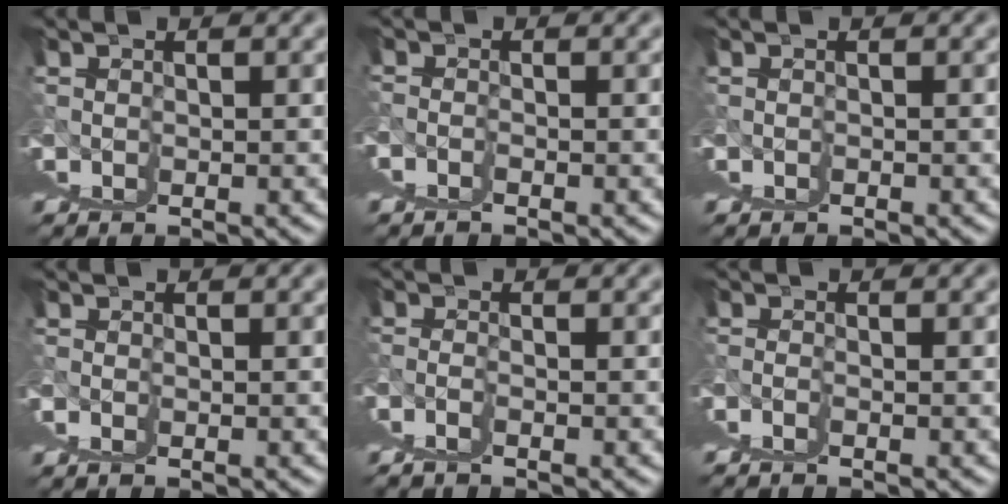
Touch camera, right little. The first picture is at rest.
{"total": 1.2, "force": [0.5, -1.0, -0.1], "torque": [0.007, 0.009, 0.008]}
{"total": 0.8, "force": [-0.1, -0.6, -0.5], "torque": [0.007, -0.001, -0.002]}
{"total": 0.0}
{"total": 1.1, "force": [0.3, -0.8, 0.7], "torque": [-0.011, 0.008, 0.008]}
{"total": 1.2, "force": [0.2, -1.2, 0.2], "torque": [0.000, 0.009, 0.005]}